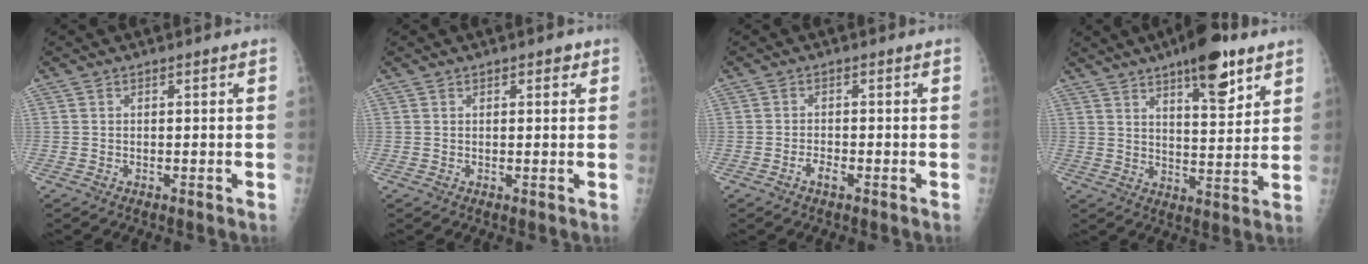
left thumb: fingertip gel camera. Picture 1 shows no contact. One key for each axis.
{"total": 1.6, "fx": 0.9, "fy": 0.8, "fz": 1.0, "tx": -0.004, "ty": -0.001, "tz": 0.009}
{"total": 1.8, "fx": -1.0, "fy": 0.8, "fz": 1.3, "tx": -0.024, "ty": 0.004, "tz": -0.020}
{"total": 12.8, "fx": 7.9, "fy": 4.1, "fz": 9.2, "tx": -0.113, "ty": -0.040, "tz": 0.118}